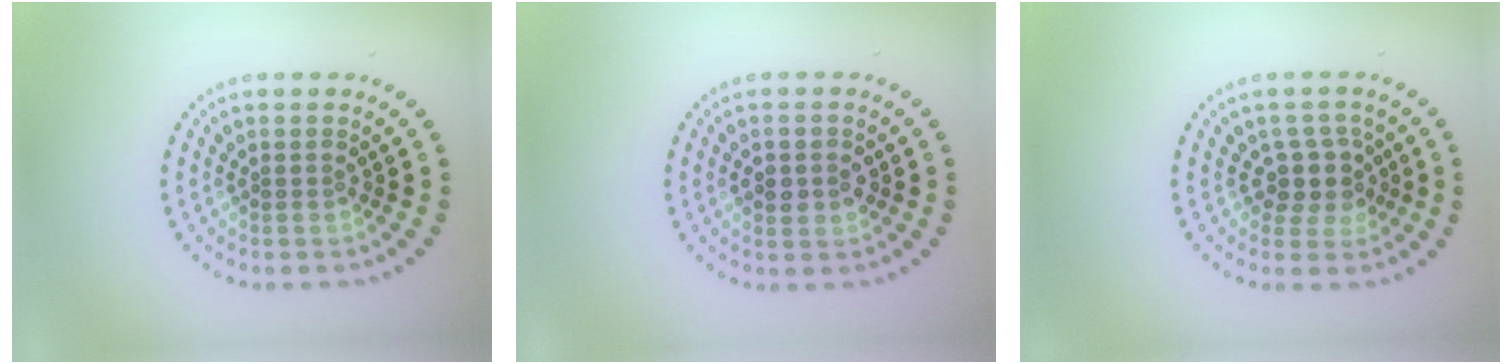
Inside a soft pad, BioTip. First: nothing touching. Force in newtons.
{"total": 2.1, "press": 2.0, "slide": 0.1}
{"total": 2.7, "press": 2.3, "slide": 1.5}